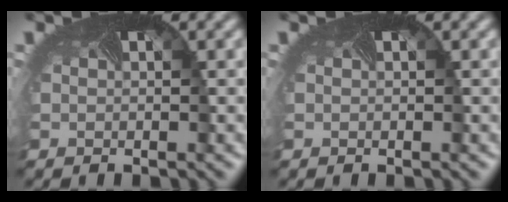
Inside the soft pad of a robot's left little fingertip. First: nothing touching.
{"total": 0.0}